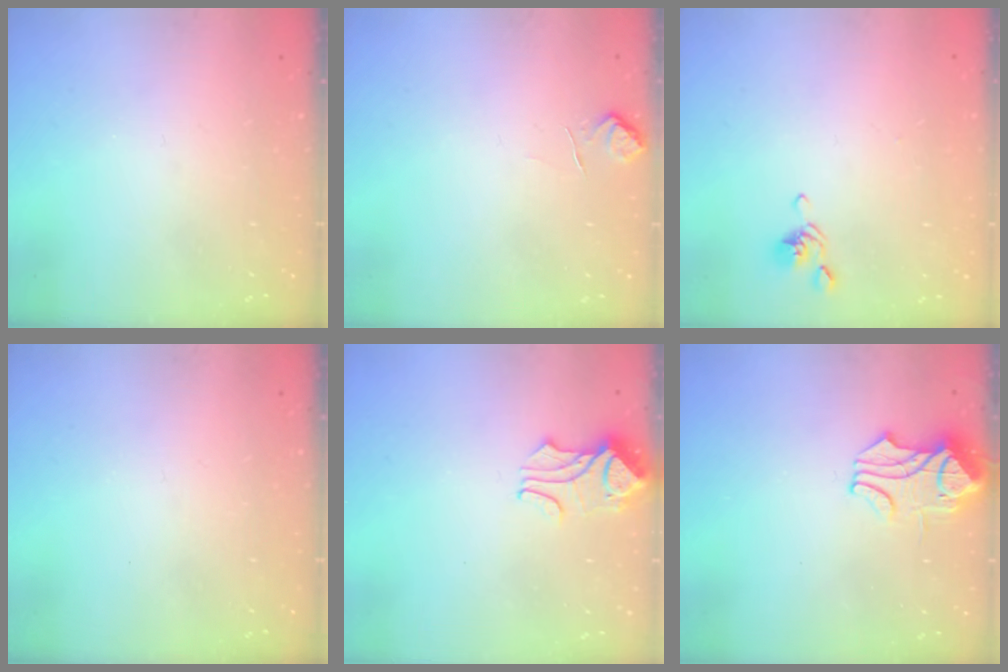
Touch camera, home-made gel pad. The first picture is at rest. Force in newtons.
{"total": 1.7, "press": 1.3, "slide": 1.0}
{"total": 2.6, "press": 2.5, "slide": 0.6}
{"total": 0.0}
{"total": 1.5, "press": 1.3, "slide": 0.9}
{"total": 1.4, "press": 0.9, "slide": 1.1}